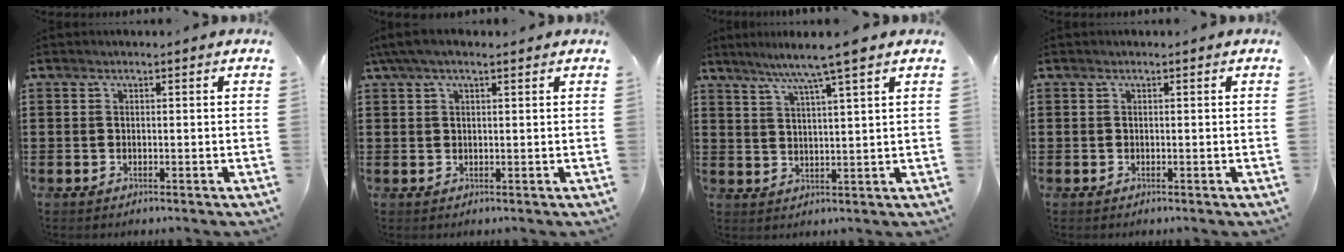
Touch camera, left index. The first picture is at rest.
{"total": 2.8, "force": [1.6, 0.7, 2.2], "torque": [-0.046, 0.005, 0.029]}
{"total": 6.1, "force": [4.5, -0.8, 4.0], "torque": [-0.091, -0.012, 0.074]}
{"total": 0.0}